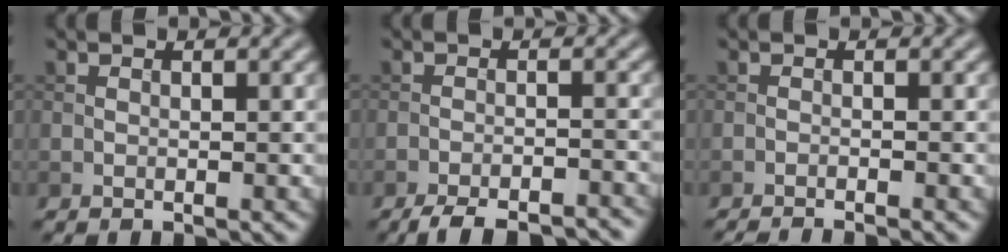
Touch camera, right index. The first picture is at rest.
{"total": 6.7, "force": [-6.0, 1.3, 2.6], "torque": [-0.044, -0.009, -0.083]}
{"total": 2.2, "force": [-1.8, 0.3, 1.3], "torque": [-0.015, 0.002, -0.035]}